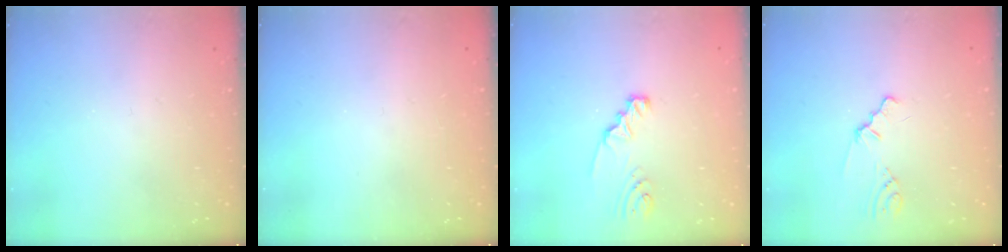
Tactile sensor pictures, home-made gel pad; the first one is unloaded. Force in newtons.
{"total": 0.0}
{"total": 2.5, "press": 2.5, "slide": 0.1}
{"total": 0.9, "press": 0.9, "slide": 0.2}